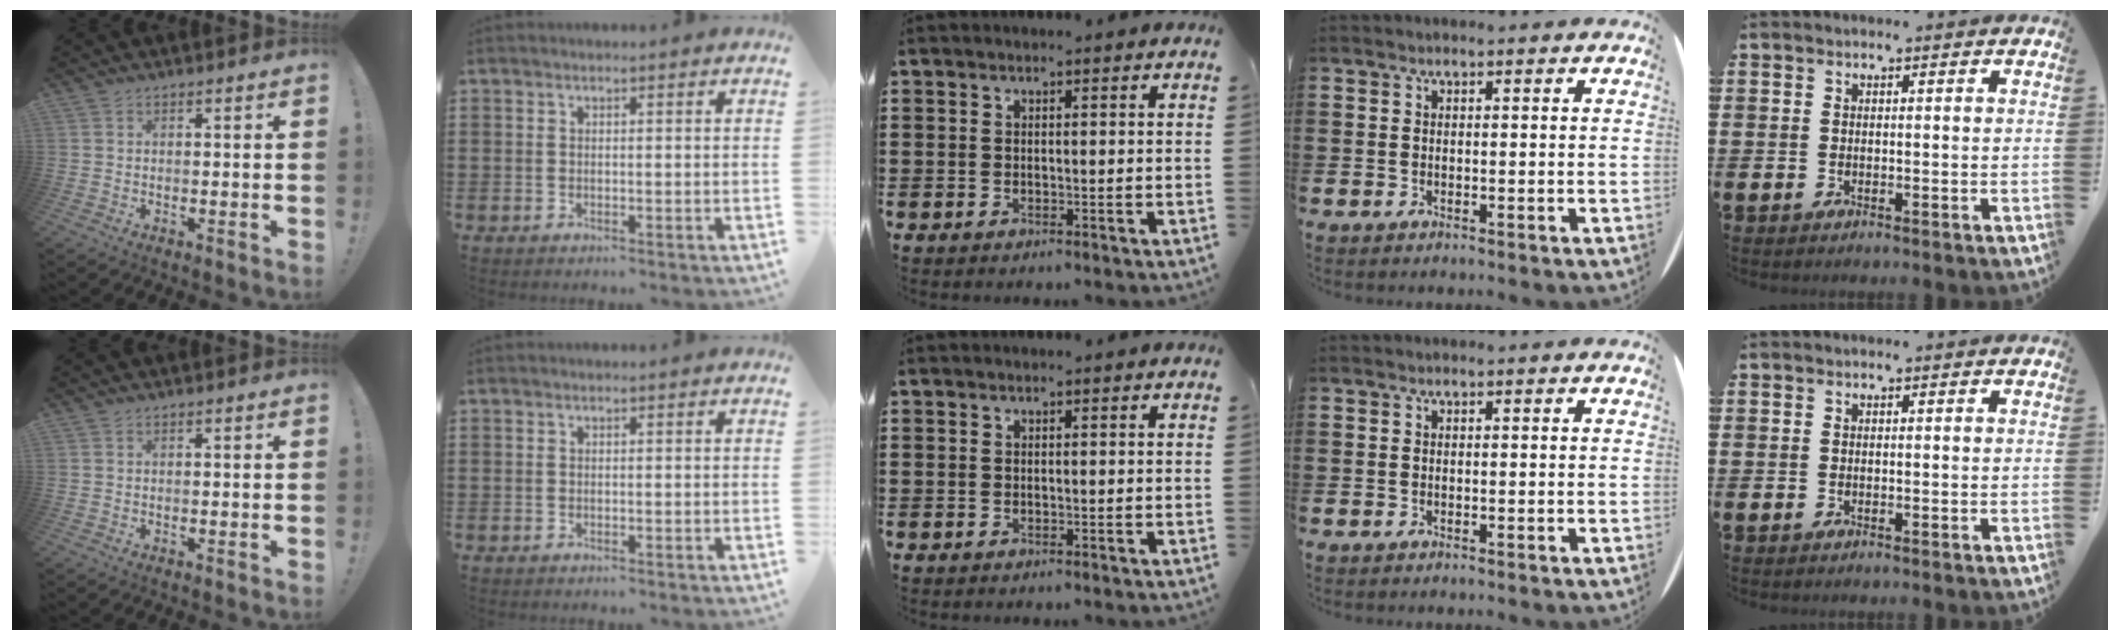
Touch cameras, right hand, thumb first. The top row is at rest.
{}